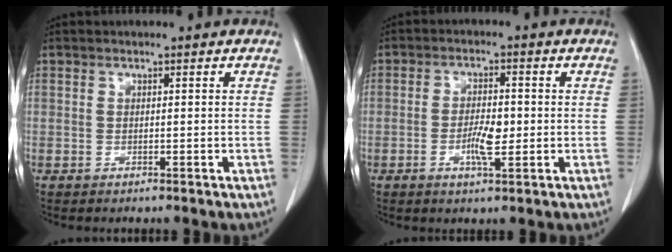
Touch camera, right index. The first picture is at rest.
{"total": 4.9, "force": [-1.0, 1.4, 4.6], "torque": [-0.083, -0.001, -0.016]}